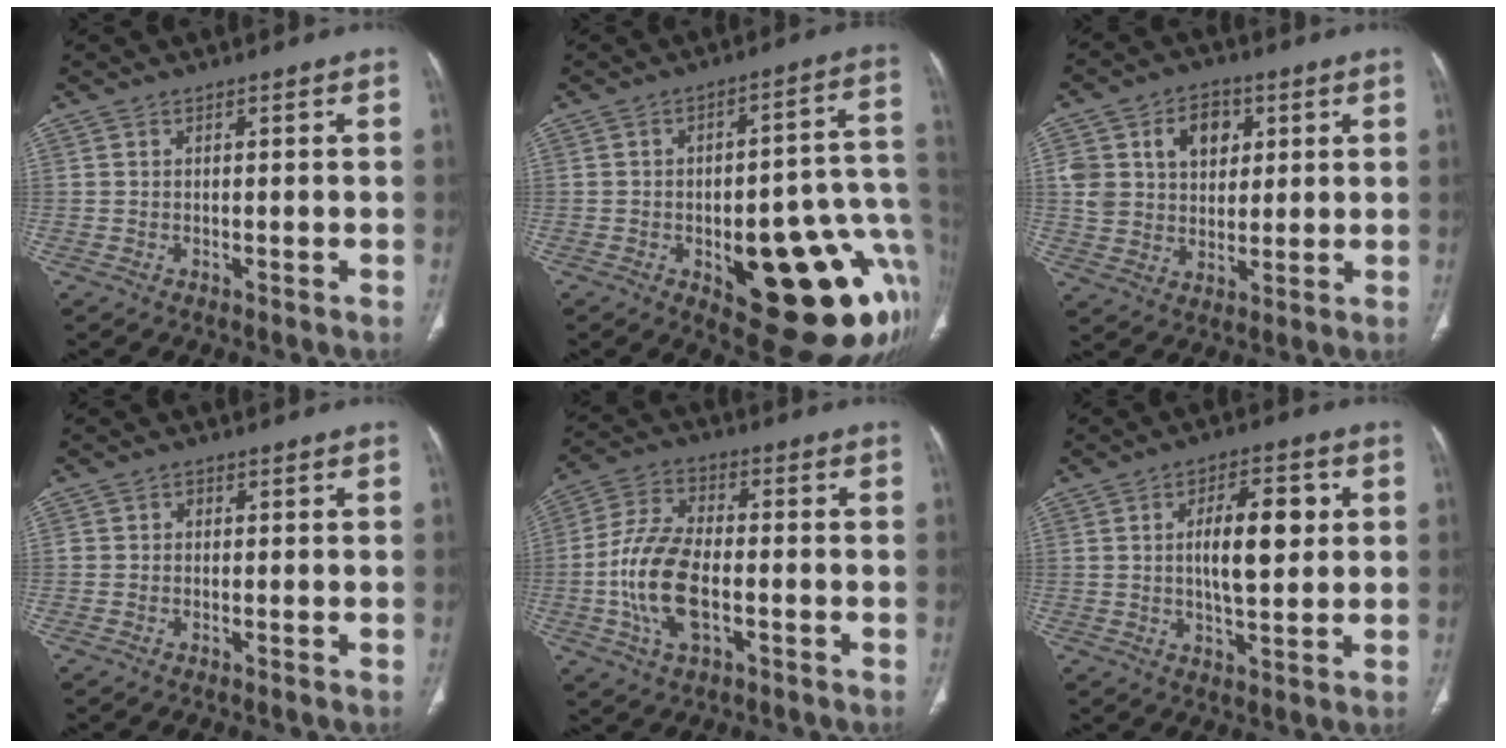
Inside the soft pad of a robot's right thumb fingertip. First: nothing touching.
{"total": 25.9, "force": [-7.5, 10.0, 22.7], "torque": [-0.210, 0.034, -0.077]}
{"total": 12.1, "force": [4.1, 9.0, 7.0], "torque": [-0.078, -0.005, 0.077]}
{"total": 0.9, "force": [0.0, 0.8, 0.4], "torque": [0.002, 0.004, -0.005]}
{"total": 13.1, "force": [-3.0, 6.9, 10.8], "torque": [-0.222, 0.019, -0.058]}
{"total": 10.7, "force": [1.8, 4.4, 9.6], "torque": [-0.136, 0.002, 0.028]}